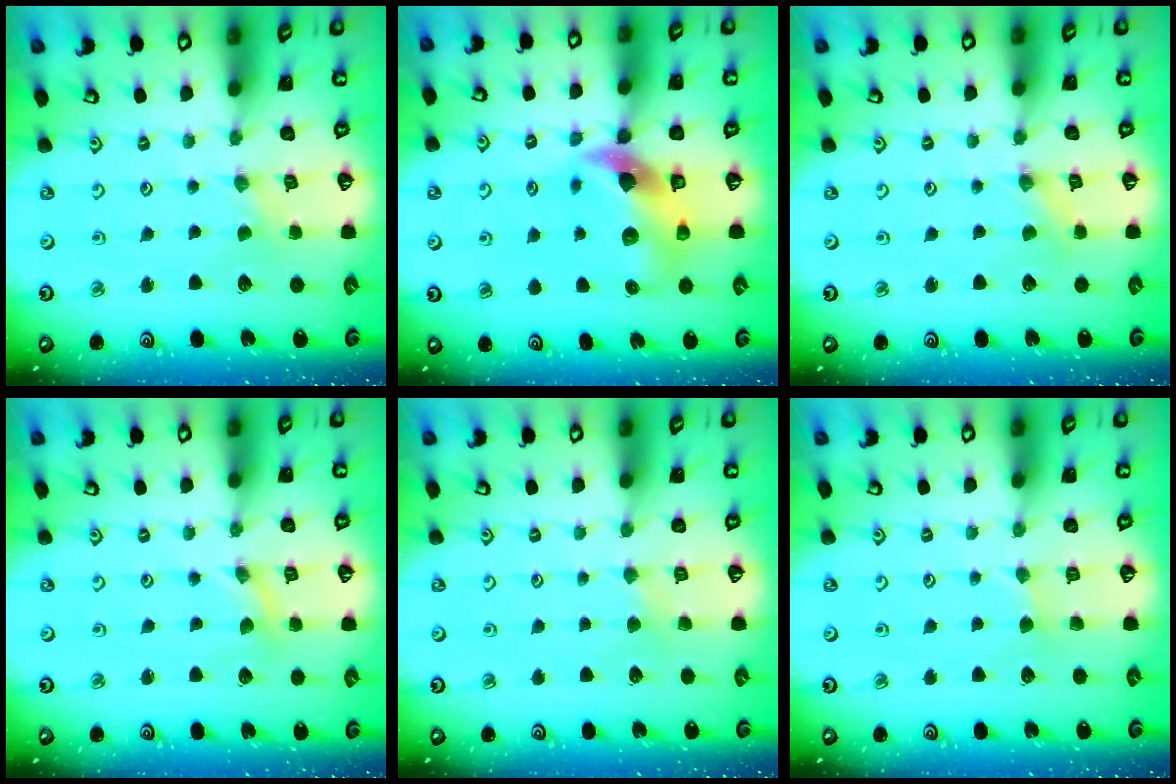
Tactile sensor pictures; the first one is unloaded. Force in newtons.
{"total": 12.0, "press": 11.8, "slide": 1.9}
{"total": 0.0}
{"total": 0.0}
{"total": 2.2, "press": 2.2, "slide": 0.3}
{"total": 1.6, "press": 1.5, "slide": 0.2}